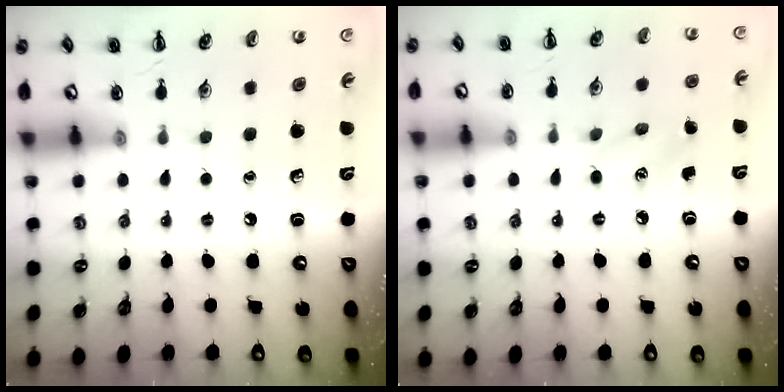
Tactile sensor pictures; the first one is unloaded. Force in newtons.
{"total": 4.8, "press": 4.6, "slide": 1.3}